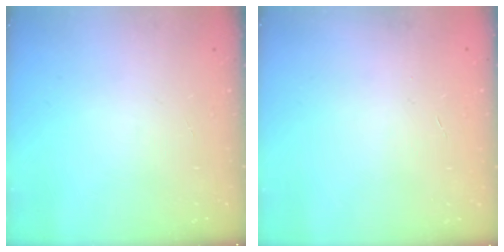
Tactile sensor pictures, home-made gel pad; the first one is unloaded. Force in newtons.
{"total": 0.0}